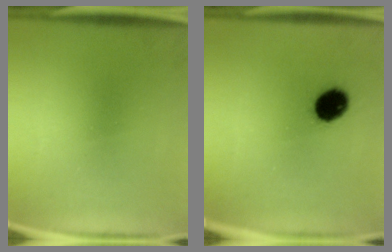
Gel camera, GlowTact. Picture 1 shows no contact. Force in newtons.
{"total": 9.2}